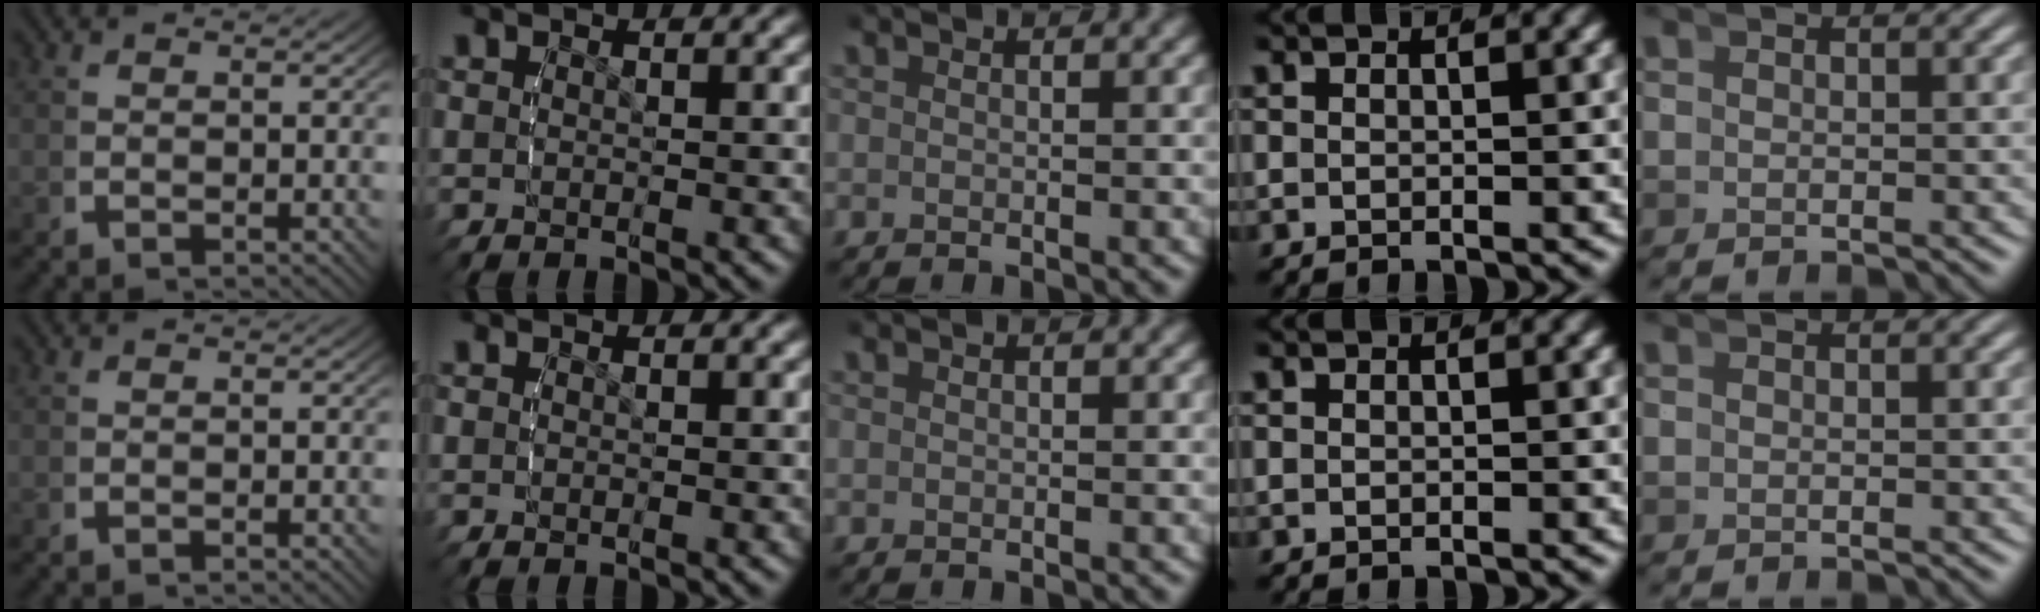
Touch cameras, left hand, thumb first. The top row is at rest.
{}